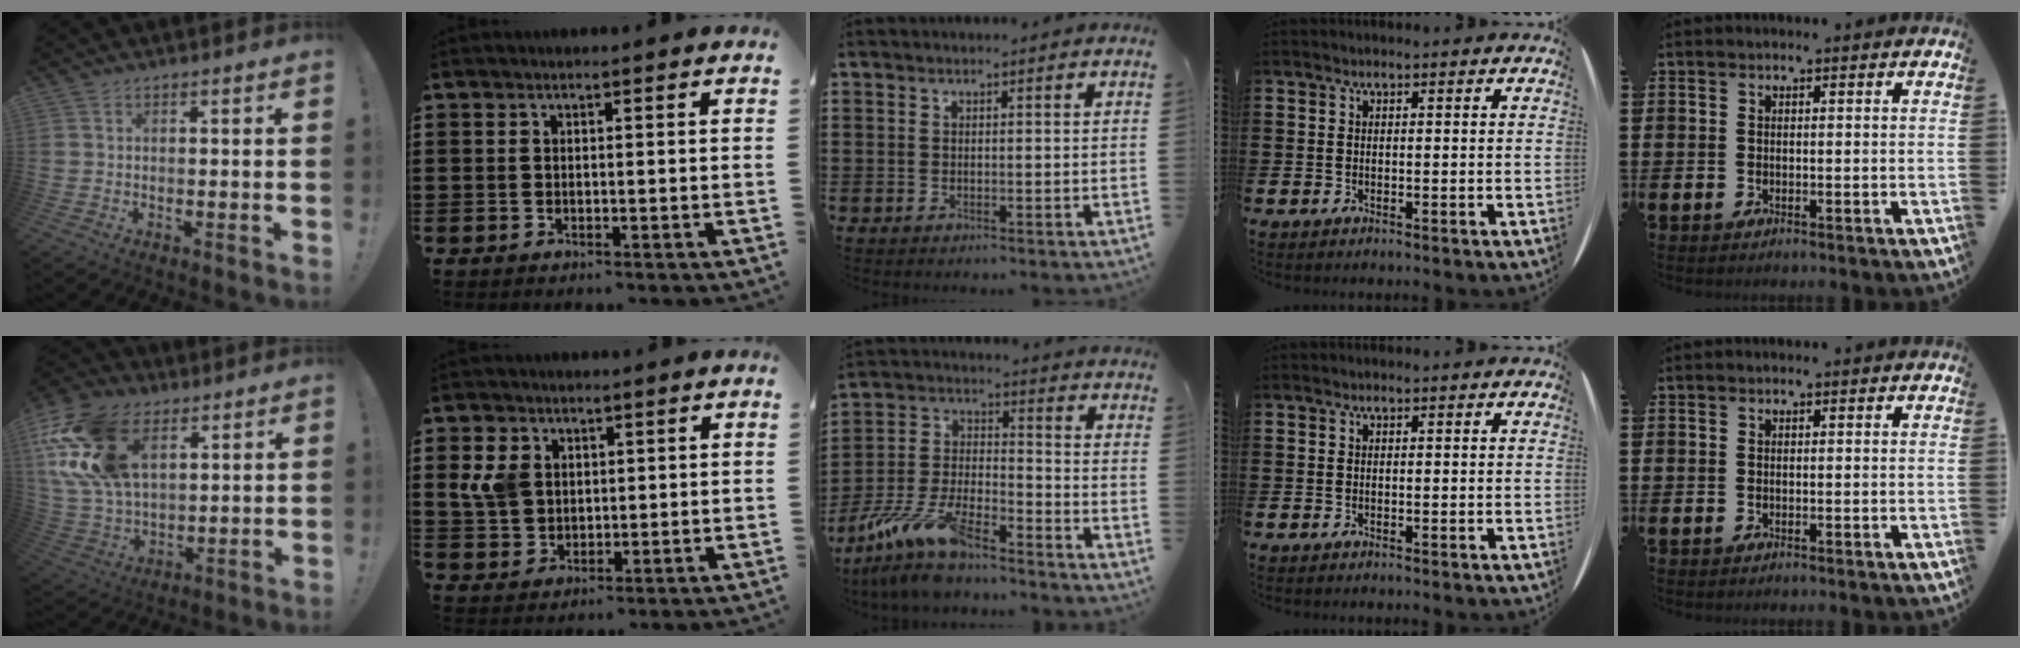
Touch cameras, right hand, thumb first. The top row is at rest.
{"thumb": {"total": 22.8, "force": [9.2, 14.6, 14.9], "torque": [-0.292, -0.031, 0.174]}, "index": {"total": 5.6, "force": [1.4, 4.7, 2.7], "torque": [-0.091, 0.010, 0.020]}, "middle": {"total": 11.3, "force": [-9.3, 2.7, 5.8], "torque": [-0.125, 0.017, -0.182]}}